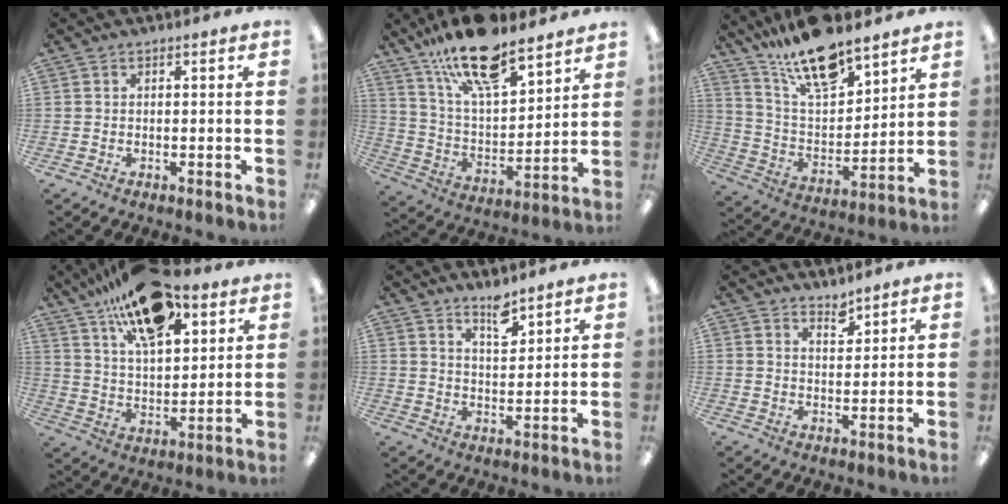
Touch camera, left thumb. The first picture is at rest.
{"total": 19.8, "force": [14.9, 6.9, 11.1], "torque": [-0.201, -0.081, 0.259]}
{"total": 17.3, "force": [14.0, 5.8, 8.5], "torque": [-0.167, -0.079, 0.246]}
{"total": 20.0, "force": [13.3, 9.1, 12.0], "torque": [-0.191, -0.061, 0.228]}
{"total": 6.0, "force": [5.0, 2.0, 2.6], "torque": [-0.030, -0.038, 0.087]}
{"total": 3.6, "force": [3.3, 1.2, 0.7], "torque": [0.004, -0.027, 0.058]}